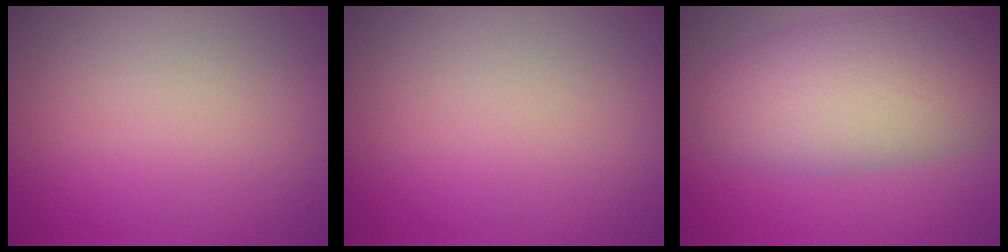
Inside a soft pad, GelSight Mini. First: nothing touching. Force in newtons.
{"total": 0.0}
{"total": 8.4, "press": 8.4, "slide": 0.2}